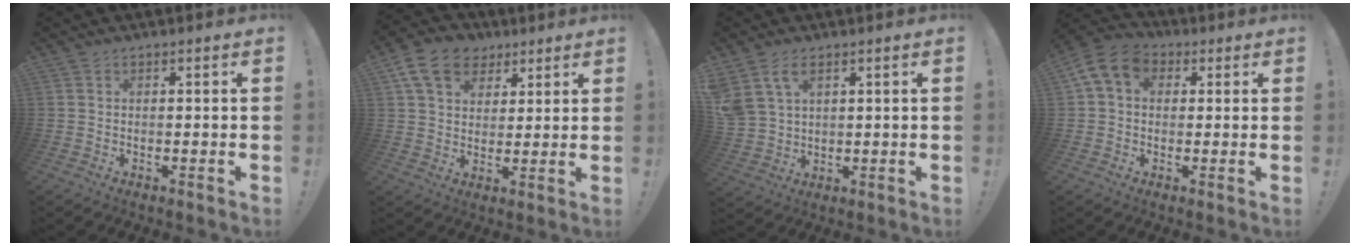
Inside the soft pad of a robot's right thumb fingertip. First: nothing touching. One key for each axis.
{"total": 13.7, "fx": 6.5, "fy": 10.1, "fz": 6.5, "tx": -0.102, "ty": -0.023, "tz": 0.128}
{"total": 6.9, "fx": 4.0, "fy": 4.1, "fz": 3.9, "tx": -0.076, "ty": -0.014, "tz": 0.081}
{"total": 10.0, "fx": 2.9, "fy": 7.5, "fz": 6.1, "tx": -0.102, "ty": 0.002, "tz": 0.061}